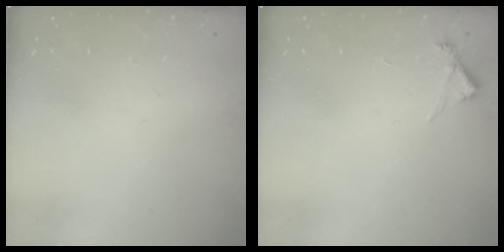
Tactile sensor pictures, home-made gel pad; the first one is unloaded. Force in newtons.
{"total": 5.0, "press": 5.0, "slide": 0.5}